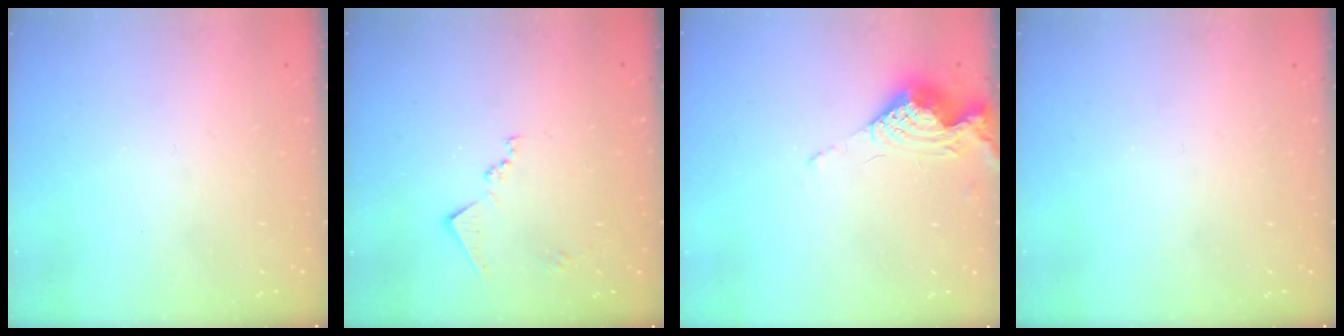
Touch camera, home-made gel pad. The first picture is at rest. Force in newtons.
{"total": 10.2, "press": 10.2, "slide": 0.5}
{"total": 9.4, "press": 9.4, "slide": 0.4}
{"total": 0.0}